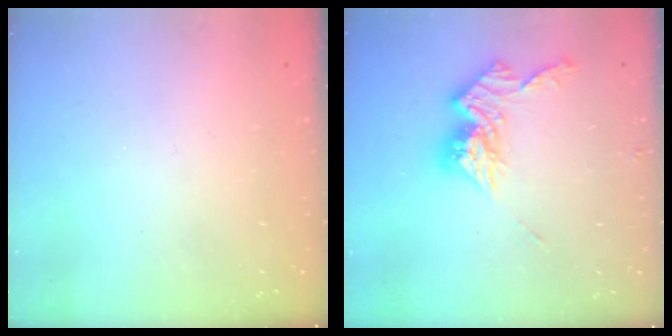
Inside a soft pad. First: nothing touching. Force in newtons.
{"total": 12.8, "press": 12.7, "slide": 1.1}